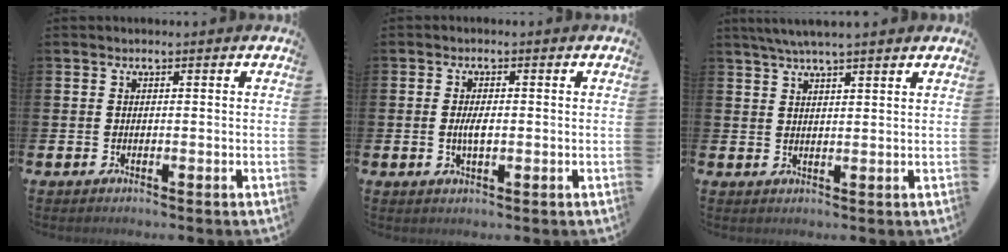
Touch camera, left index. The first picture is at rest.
{"total": 2.5, "force": [-0.1, 1.1, 2.3], "torque": [-0.036, 0.000, -0.004]}
{"total": 4.2, "force": [3.8, -0.1, 1.9], "torque": [-0.043, -0.005, 0.068]}